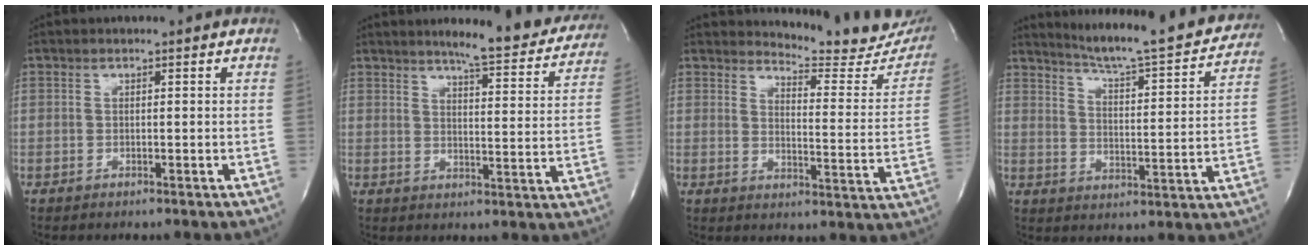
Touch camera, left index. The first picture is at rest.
{"total": 14.8, "force": [13.2, 2.1, 6.4], "torque": [-0.068, -0.034, 0.147]}
{"total": 14.0, "force": [13.7, 2.1, 1.8], "torque": [-0.009, -0.076, 0.146]}
{"total": 20.2, "force": [18.6, 1.5, 7.7], "torque": [-0.114, -0.044, 0.241]}